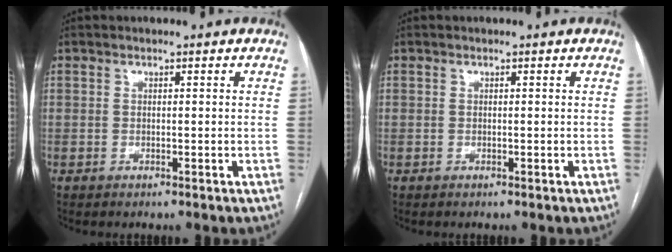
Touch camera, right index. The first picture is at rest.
{"total": 0.0}